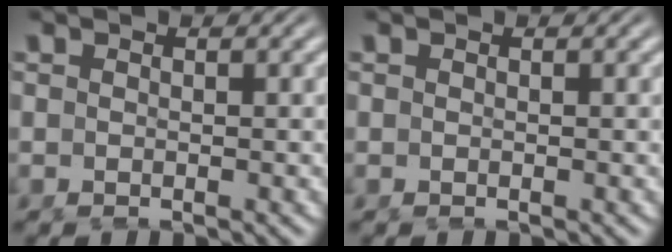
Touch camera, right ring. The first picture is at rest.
{"total": 0.0}